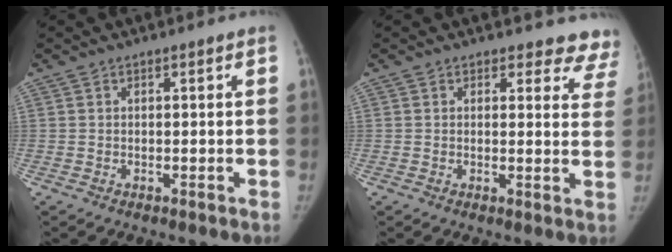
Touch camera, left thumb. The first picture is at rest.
{"total": 8.7, "force": [8.1, 3.3, -0.1], "torque": [0.064, -0.050, 0.048]}